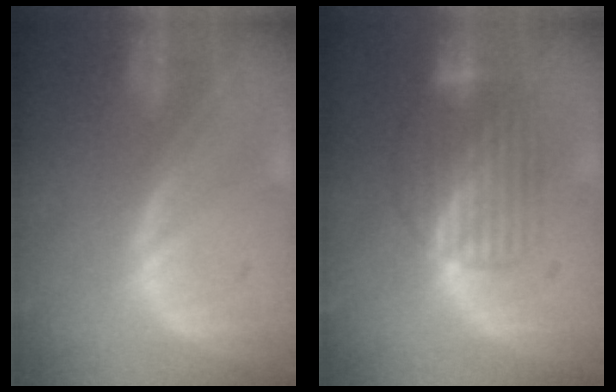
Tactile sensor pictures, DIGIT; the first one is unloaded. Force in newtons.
{"total": 8.5, "press": 7.2, "slide": 4.5}